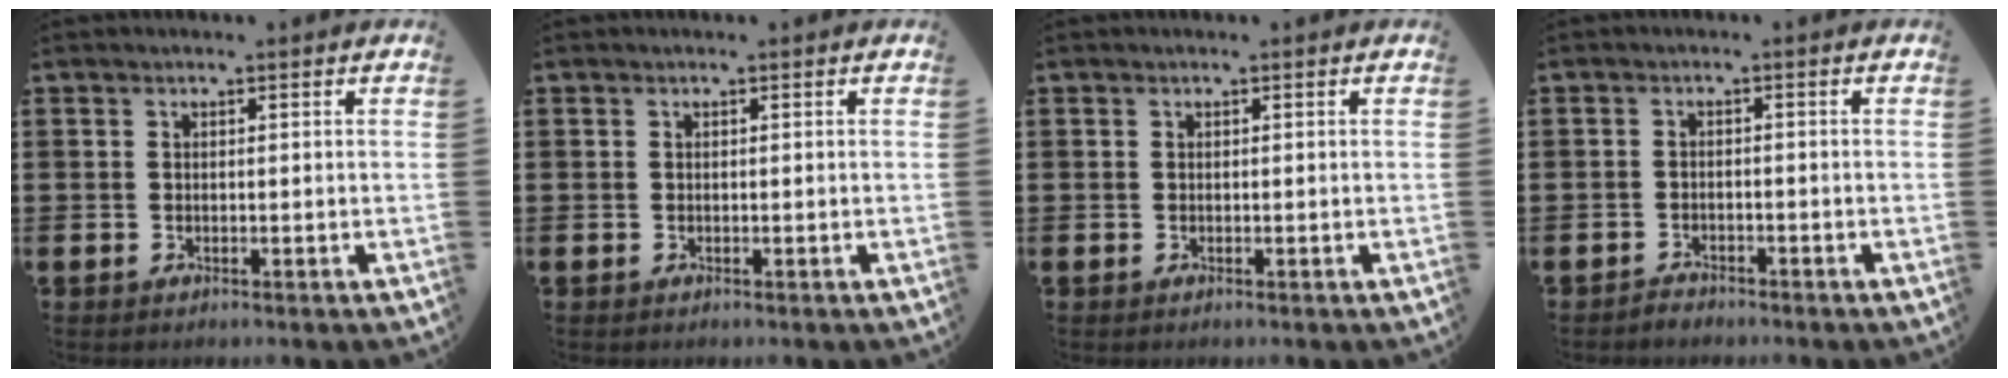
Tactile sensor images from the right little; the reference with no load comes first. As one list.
[{"total": 0.0}, {"total": 0.0}, {"total": 1.2, "force": [-1.2, 0.2, -0.2], "torque": [0.000, 0.004, -0.027]}]